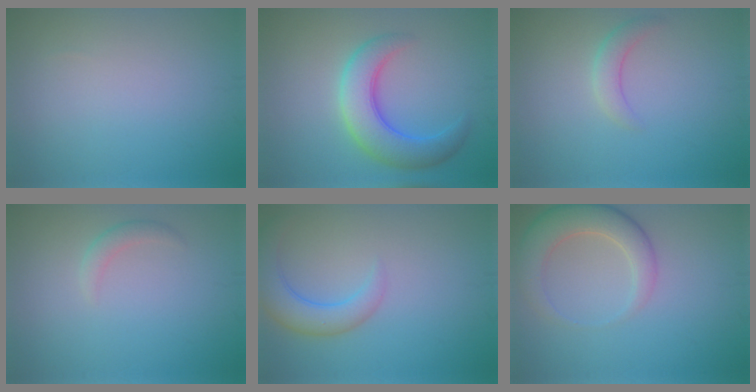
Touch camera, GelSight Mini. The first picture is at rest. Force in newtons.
{"total": 6.1, "press": 6.1, "slide": 0.2}
{"total": 1.8, "press": 1.8, "slide": 0.2}
{"total": 1.2, "press": 1.2, "slide": 0.1}
{"total": 4.0, "press": 4.0, "slide": 0.3}
{"total": 4.9, "press": 4.9, "slide": 0.5}